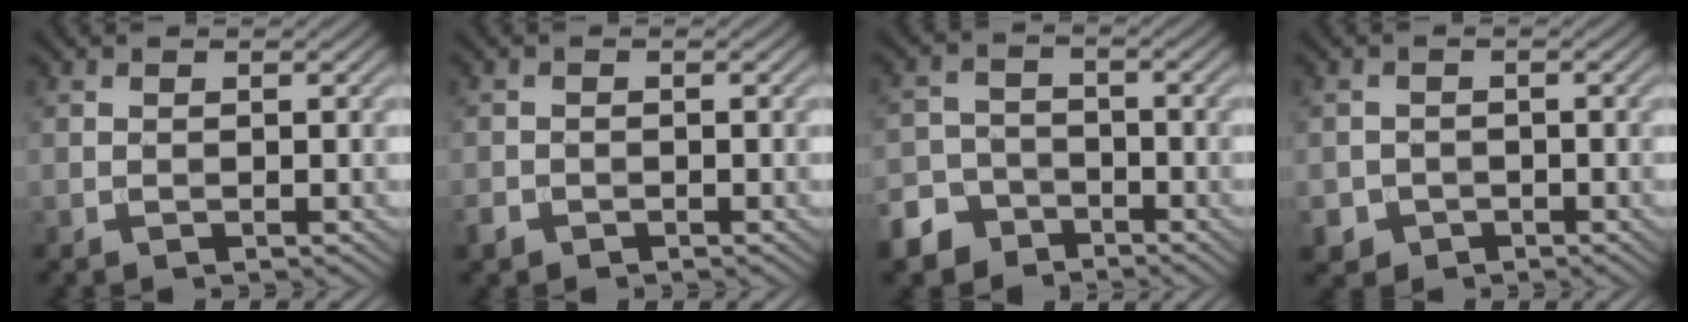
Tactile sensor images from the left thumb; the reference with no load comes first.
{"total": 1.4, "force": [-0.9, 1.0, 0.4], "torque": [-0.009, -0.004, -0.022]}
{"total": 5.8, "force": [-4.1, 3.7, 1.5], "torque": [-0.030, -0.002, -0.093]}
{"total": 2.2, "force": [-1.2, 1.8, 0.3], "torque": [-0.002, -0.006, -0.024]}